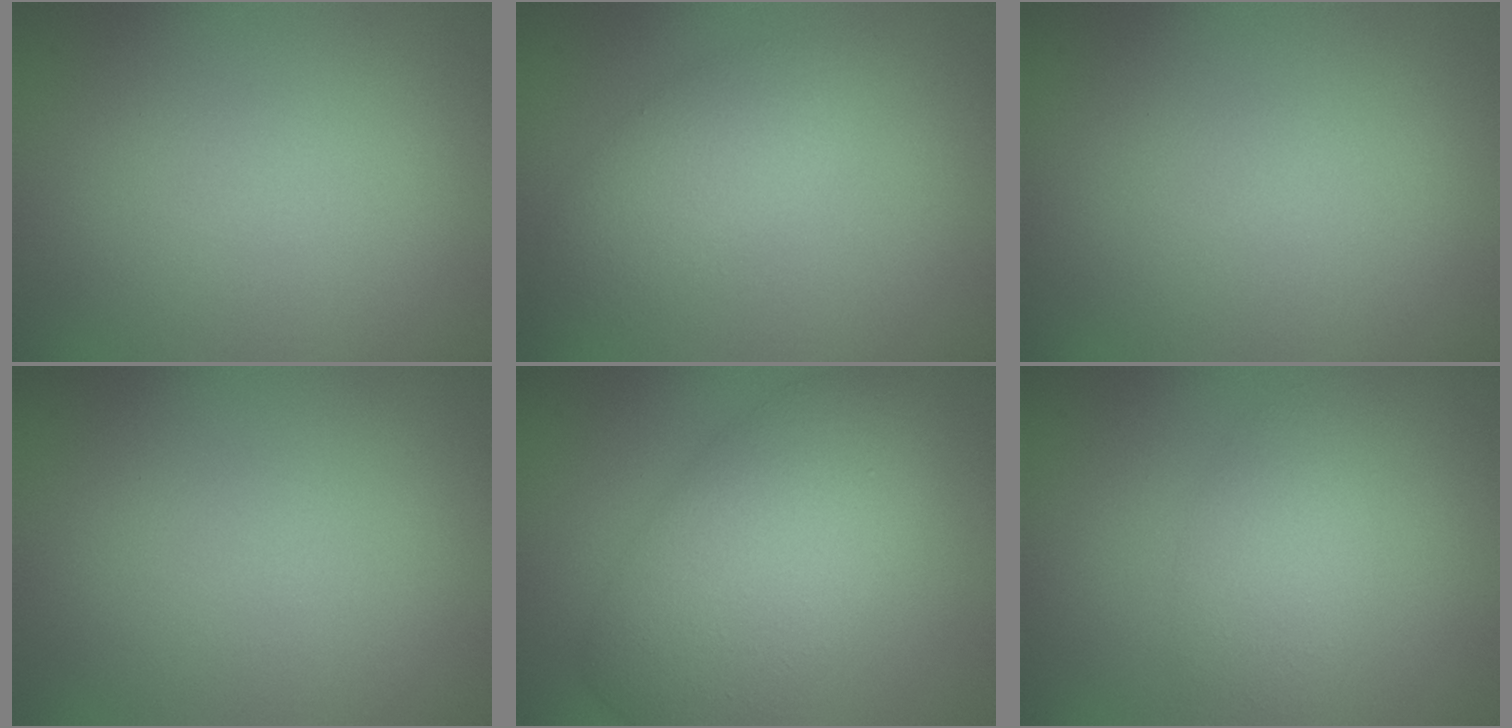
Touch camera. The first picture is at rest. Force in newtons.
{"total": 3.5, "press": 3.5, "slide": 0.1}
{"total": 0.0}
{"total": 0.0}
{"total": 8.4, "press": 8.3, "slide": 0.4}
{"total": 2.8, "press": 2.8, "slide": 0.1}